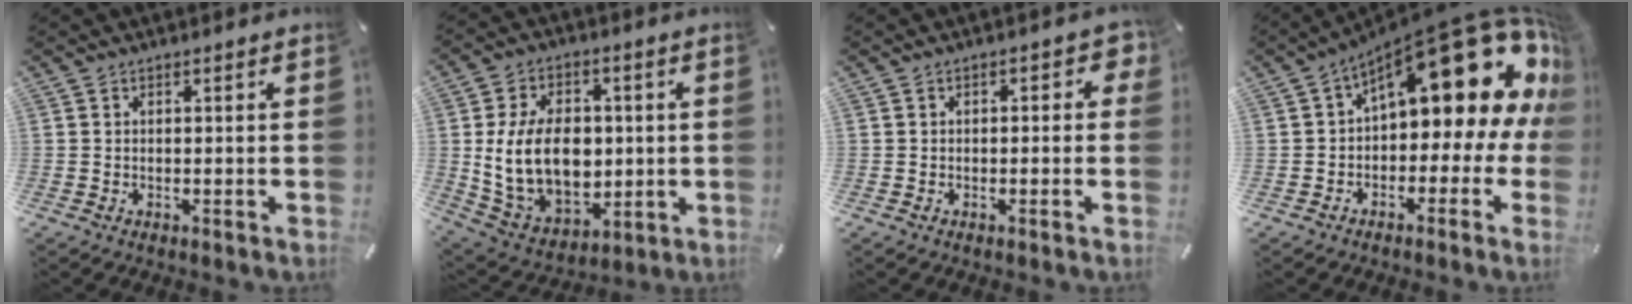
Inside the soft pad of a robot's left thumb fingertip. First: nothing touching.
{"total": 17.1, "force": [0.6, 12.7, 11.4], "torque": [-0.239, 0.000, 0.018]}
{"total": 2.6, "force": [-0.6, 1.7, 1.9], "torque": [-0.028, 0.009, -0.016]}
{"total": 20.8, "force": [10.0, 8.6, 16.0], "torque": [-0.207, -0.080, 0.167]}